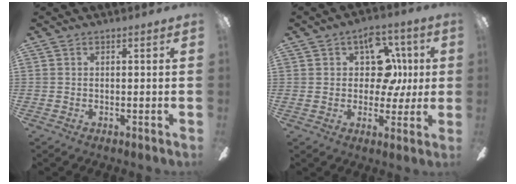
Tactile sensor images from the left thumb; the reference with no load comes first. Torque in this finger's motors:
{"motor_torque": [0.67, 0.55, 0.17, -0.13, 0.07]}